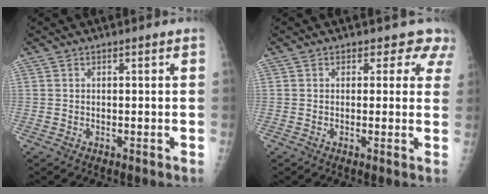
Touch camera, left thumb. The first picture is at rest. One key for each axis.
{"total": 4.5, "fx": 3.6, "fy": 2.7, "fz": 0.2, "tx": 0.039, "ty": -0.015, "tz": 0.015}